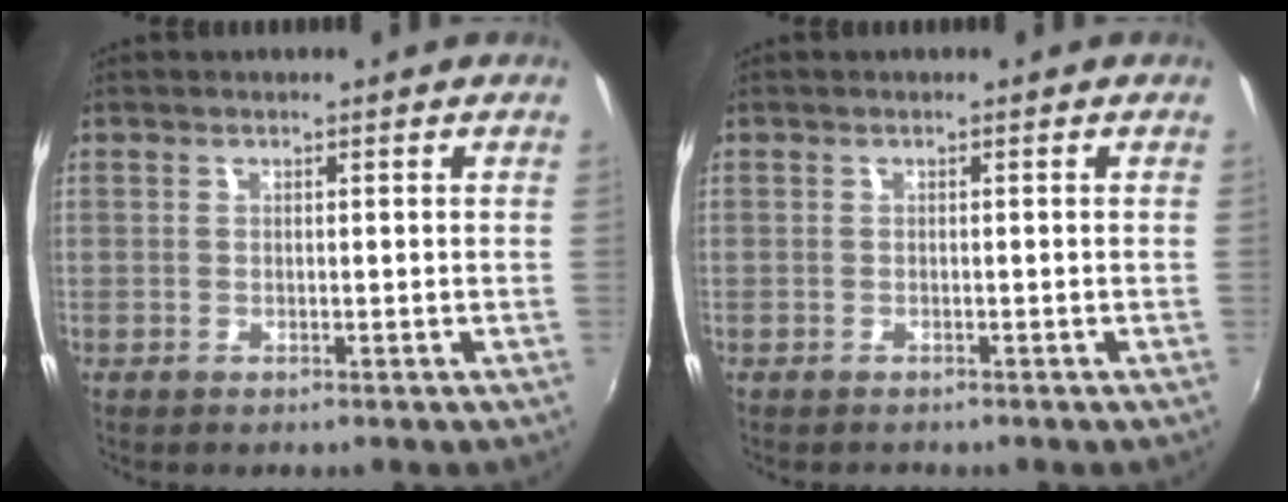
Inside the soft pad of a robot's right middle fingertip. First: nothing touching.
{"total": 0.7, "force": [-0.6, 0.3, 0.0], "torque": [-0.002, -0.002, -0.010]}